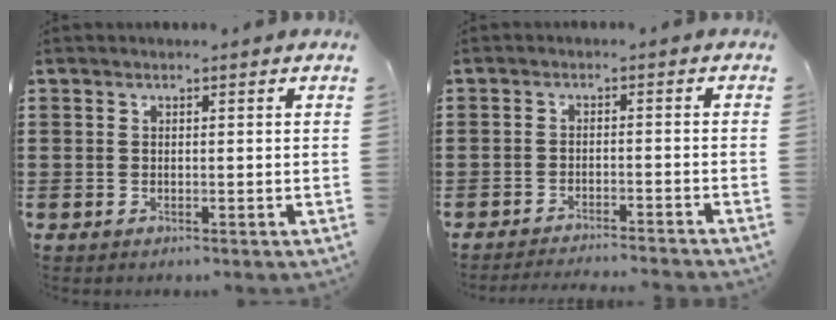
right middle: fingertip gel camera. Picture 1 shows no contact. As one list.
[{"total": 2.4, "force": [-2.4, -0.1, 0.2], "torque": [-0.007, 0.001, -0.051]}]